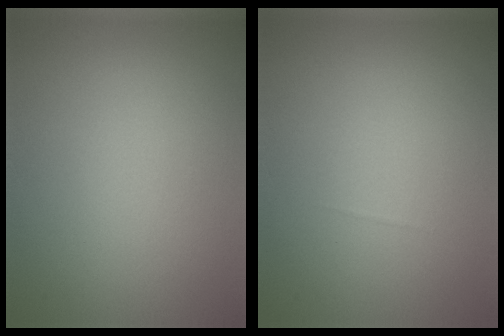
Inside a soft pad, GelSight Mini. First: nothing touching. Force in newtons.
{"total": 0.0}